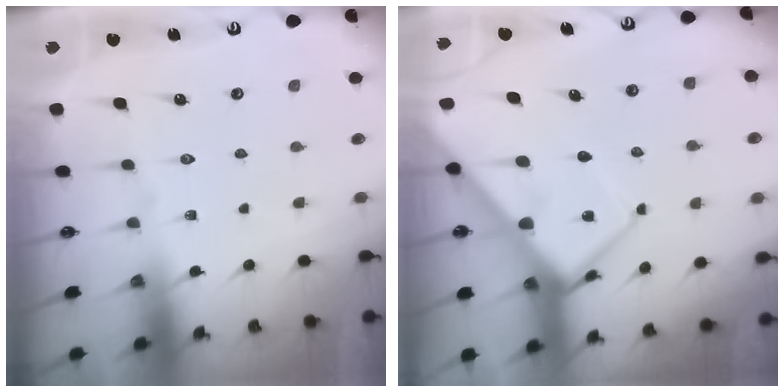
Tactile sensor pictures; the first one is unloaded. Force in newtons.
{"total": 10.1, "press": 10.1, "slide": 1.0}